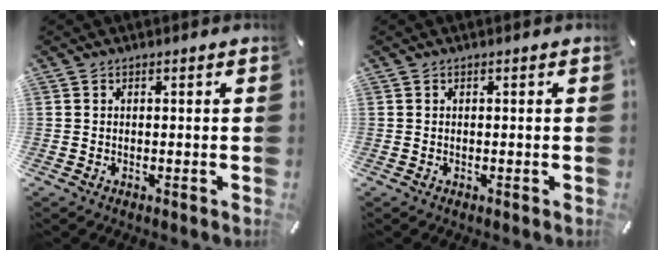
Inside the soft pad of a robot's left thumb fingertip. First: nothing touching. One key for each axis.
{"total": 0.0}